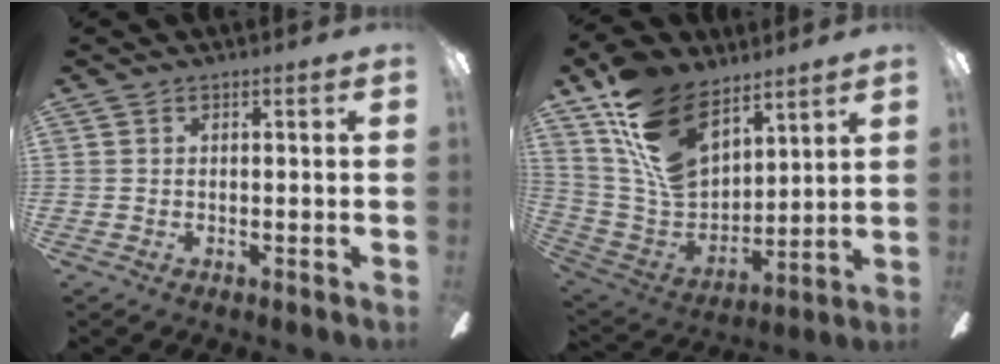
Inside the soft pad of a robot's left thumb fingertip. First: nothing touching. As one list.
[{"total": 19.1, "force": [12.0, 10.9, 10.2], "torque": [-0.208, -0.057, 0.227]}]